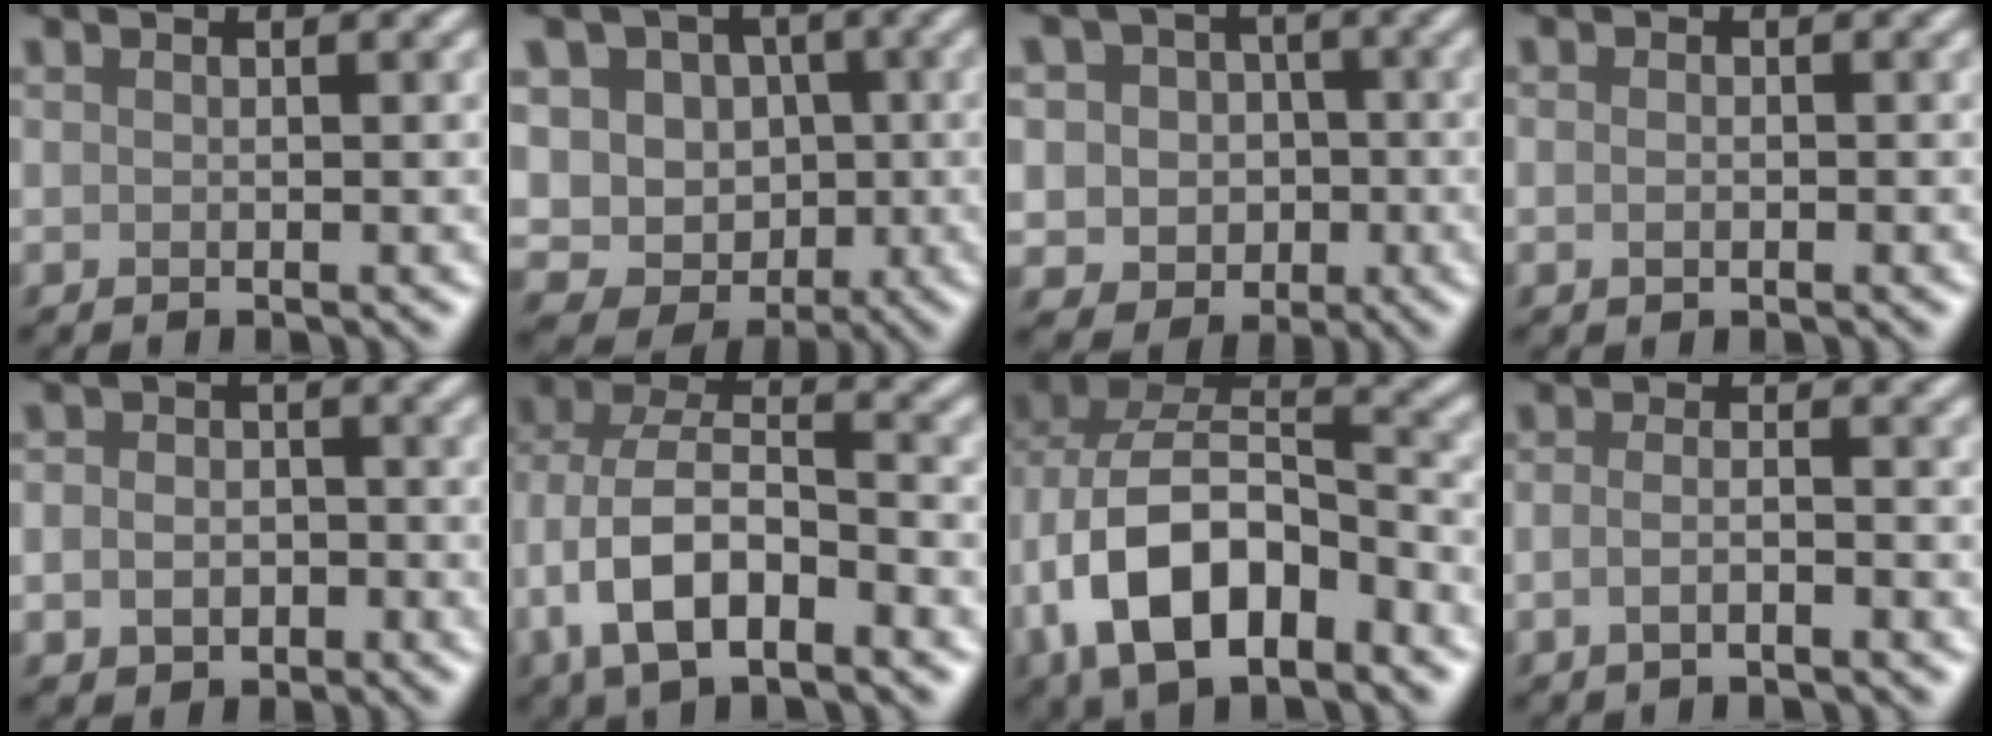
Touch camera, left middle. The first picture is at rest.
{"total": 12.3, "force": [0.1, 11.0, 5.5], "torque": [-0.095, 0.039, -0.029]}
{"total": 5.5, "force": [0.1, 5.1, 2.0], "torque": [-0.017, 0.019, -0.020]}
{"total": 0.9, "force": [-0.2, 0.7, 0.6], "torque": [-0.011, -0.001, -0.004]}
{"total": 3.9, "force": [-1.1, 3.1, 1.9], "torque": [-0.016, -0.008, -0.026]}
{"total": 8.6, "force": [-3.4, 4.5, 6.6], "torque": [-0.128, 0.007, -0.069]}
{"total": 11.7, "force": [-3.7, 7.0, 8.5], "torque": [-0.161, -0.002, -0.069]}
{"total": 2.2, "force": [-1.1, 0.8, 1.8], "torque": [-0.033, 0.002, -0.023]}